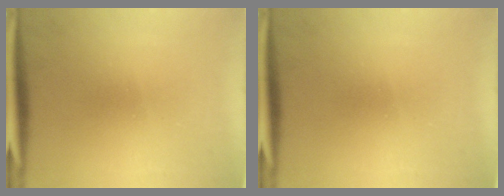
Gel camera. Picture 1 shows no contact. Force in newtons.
{"total": 0.0}